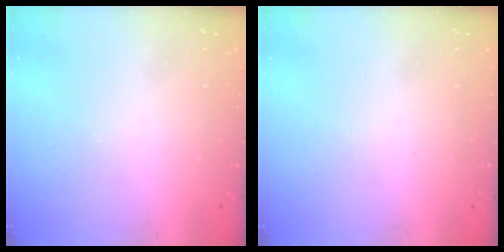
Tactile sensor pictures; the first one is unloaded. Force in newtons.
{"total": 0.0}